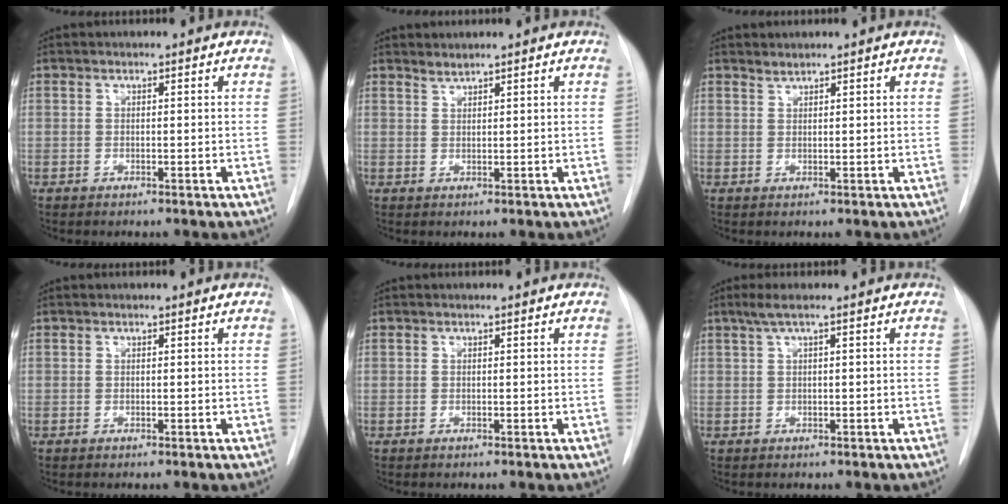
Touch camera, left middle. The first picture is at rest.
{"total": 1.1, "force": [1.1, -0.1, 0.0], "torque": [-0.003, -0.001, 0.023]}
{"total": 0.9, "force": [0.9, -0.1, 0.0], "torque": [-0.003, 0.000, 0.018]}
{"total": 0.0}
{"total": 0.0}
{"total": 2.4, "force": [1.2, -0.1, 2.0], "torque": [-0.053, 0.019, 0.027]}